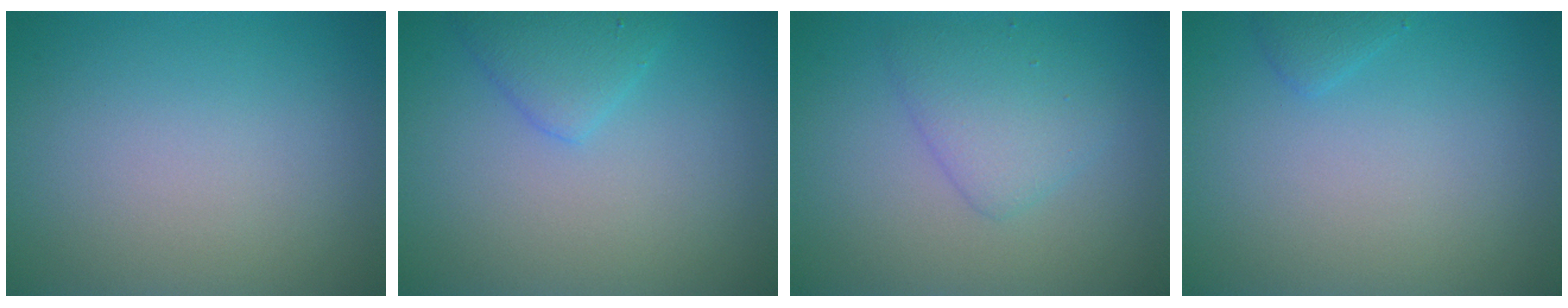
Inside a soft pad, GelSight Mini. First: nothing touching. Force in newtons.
{"total": 2.2, "press": 2.2, "slide": 0.2}
{"total": 3.0, "press": 3.0, "slide": 0.1}
{"total": 0.9, "press": 0.9, "slide": 0.1}